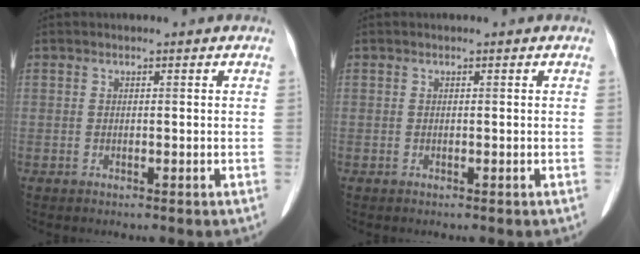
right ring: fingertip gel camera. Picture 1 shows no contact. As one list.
[{"total": 0.0}]